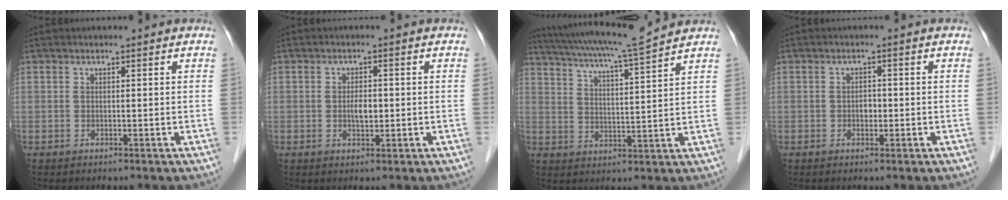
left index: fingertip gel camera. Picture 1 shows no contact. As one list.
[{"total": 2.4, "force": [-0.2, 1.1, 2.1], "torque": [-0.040, 0.002, -0.002]}, {"total": 12.5, "force": [11.1, -1.3, 5.5], "torque": [-0.104, 0.002, 0.176]}, {"total": 1.5, "force": [-0.3, 1.0, 1.0], "torque": [-0.015, 0.004, -0.005]}]